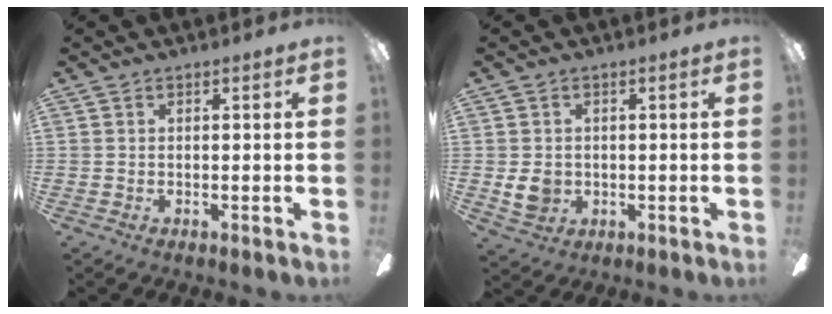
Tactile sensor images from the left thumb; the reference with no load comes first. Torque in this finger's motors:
{"motor_torque": [0.65, 0.82, 0.32, -0.30, 0.00]}